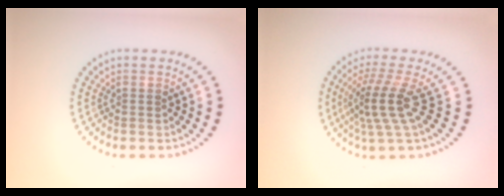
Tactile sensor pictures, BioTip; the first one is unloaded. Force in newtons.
{"total": 4.2, "press": 3.0, "slide": 2.9}